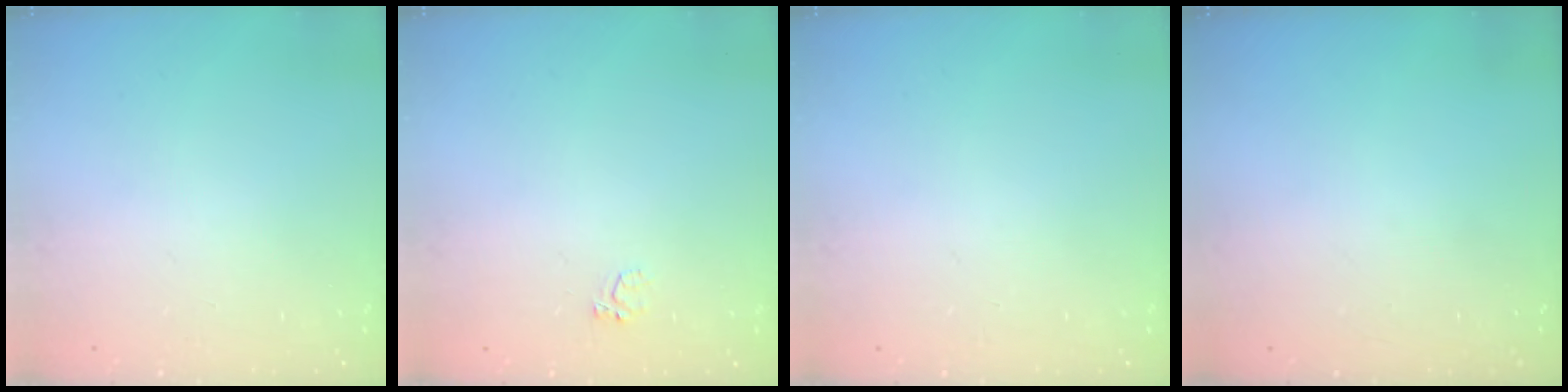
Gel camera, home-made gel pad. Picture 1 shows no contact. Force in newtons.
{"total": 2.4, "press": 2.3, "slide": 0.5}
{"total": 0.0}
{"total": 0.0}